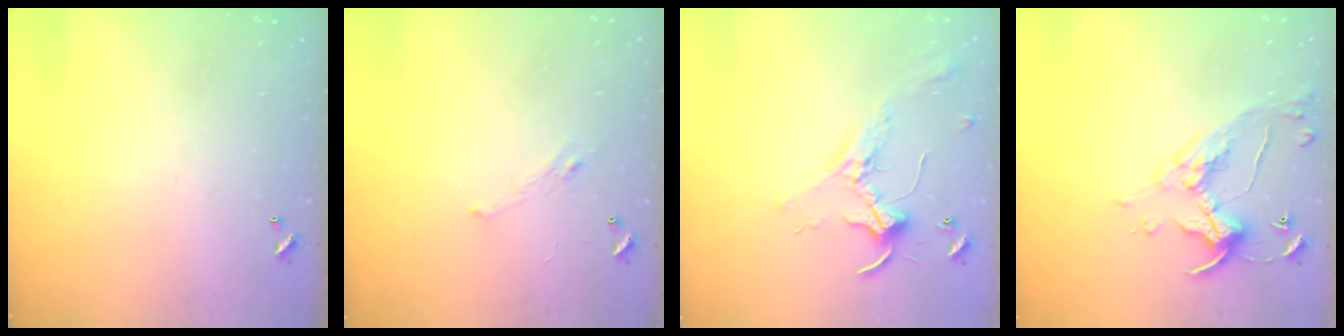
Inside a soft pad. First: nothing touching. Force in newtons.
{"total": 1.2, "press": 0.8, "slide": 0.9}
{"total": 2.3, "press": 2.3, "slide": 0.5}
{"total": 6.8, "press": 6.7, "slide": 0.8}